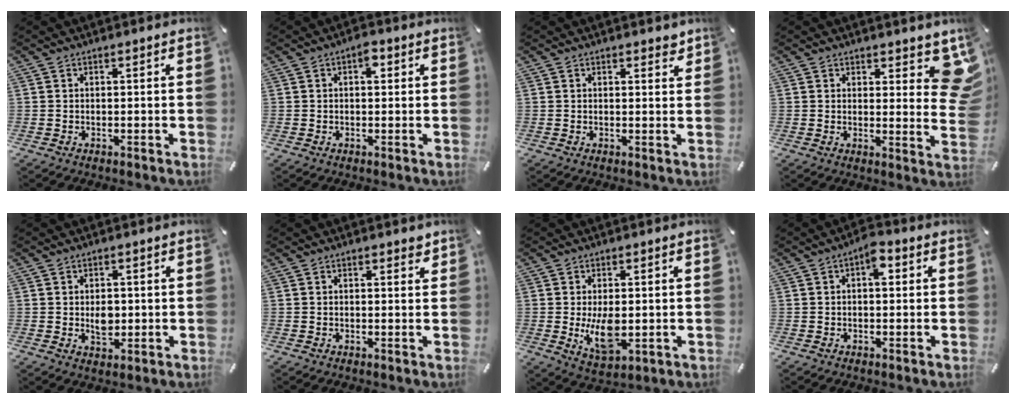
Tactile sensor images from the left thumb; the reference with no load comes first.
{"total": 2.8, "force": [0.8, 1.5, 2.2], "torque": [-0.022, -0.001, 0.007]}
{"total": 1.7, "force": [1.3, 0.9, 0.6], "torque": [0.002, -0.004, 0.022]}
{"total": 9.4, "force": [4.8, 4.7, 6.5], "torque": [-0.056, -0.034, 0.084]}
{"total": 4.2, "force": [0.1, 3.2, 2.7], "torque": [-0.028, -0.004, -0.001]}
{"total": 1.5, "force": [1.1, 0.7, 0.7], "torque": [-0.007, -0.003, 0.018]}
{"total": 9.0, "force": [-0.4, 4.9, 7.5], "torque": [-0.144, -0.018, -0.010]}
{"total": 4.5, "force": [0.9, 2.5, 3.7], "torque": [-0.044, 0.000, 0.006]}